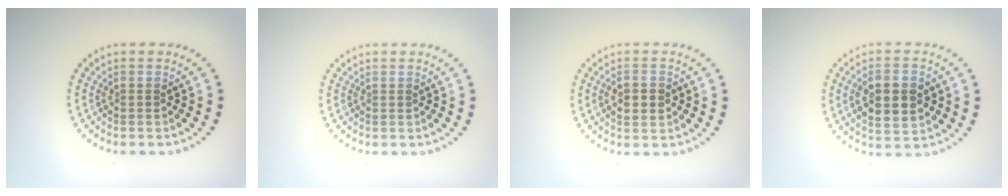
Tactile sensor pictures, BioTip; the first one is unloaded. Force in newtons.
{"total": 0.0}
{"total": 2.5, "press": 2.4, "slide": 0.2}
{"total": 5.6, "press": 5.5, "slide": 0.4}